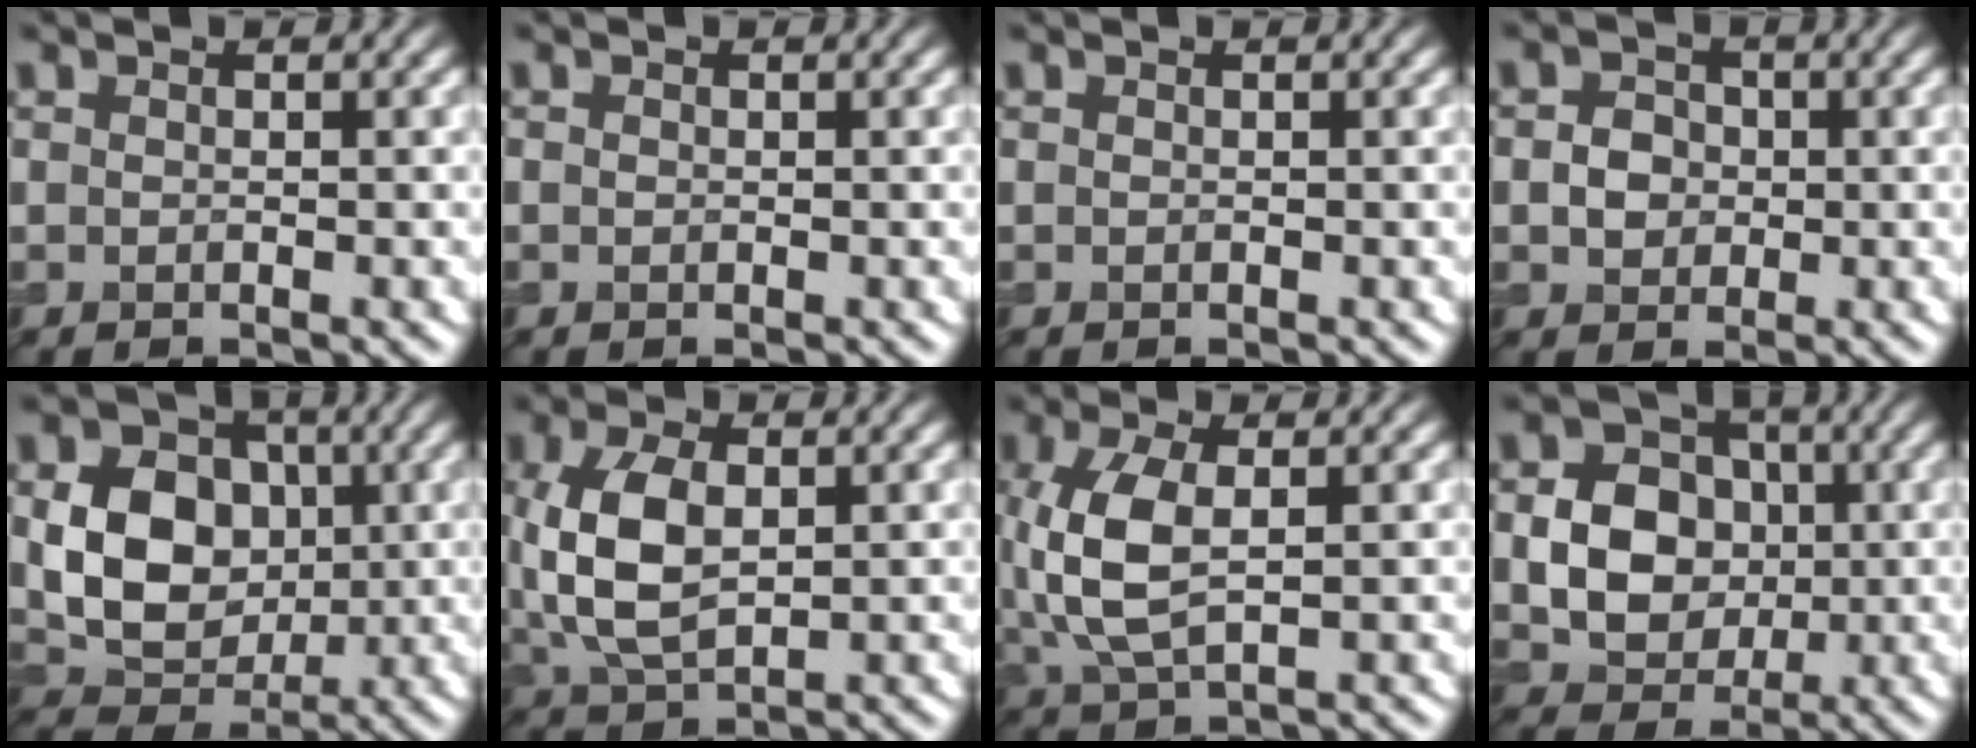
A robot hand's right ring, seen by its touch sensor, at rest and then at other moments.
{"total": 0.0}
{"total": 0.0}
{"total": 2.3, "force": [-0.1, 2.1, 1.0], "torque": [-0.018, -0.005, -0.005]}
{"total": 7.3, "force": [0.4, 5.7, 4.5], "torque": [-0.082, -0.006, 0.004]}
{"total": 6.1, "force": [0.6, 3.4, 5.0], "torque": [-0.116, 0.001, 0.014]}
{"total": 5.8, "force": [0.6, 2.8, 5.0], "torque": [-0.128, -0.001, 0.012]}
{"total": 5.9, "force": [-0.2, 4.9, 3.2], "torque": [-0.049, -0.001, -0.014]}